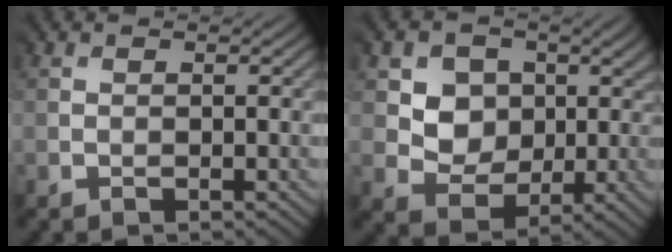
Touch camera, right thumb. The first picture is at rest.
{"total": 6.4, "force": [1.4, 5.8, 2.4], "torque": [-0.062, -0.015, 0.013]}